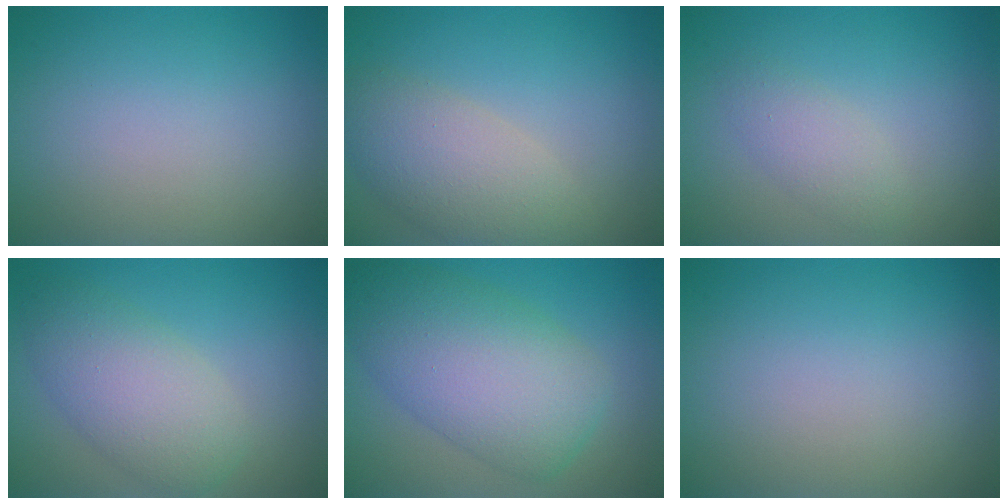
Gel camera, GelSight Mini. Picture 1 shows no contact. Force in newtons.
{"total": 5.2, "press": 5.2, "slide": 0.3}
{"total": 2.0, "press": 2.0, "slide": 0.1}
{"total": 5.1, "press": 5.1, "slide": 0.2}
{"total": 8.7, "press": 8.6, "slide": 0.4}
{"total": 0.0}